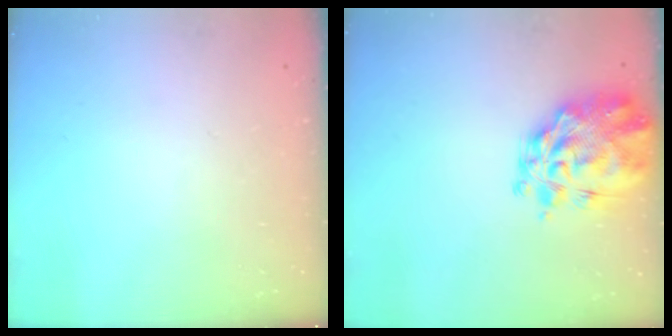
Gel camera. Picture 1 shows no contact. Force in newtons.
{"total": 8.6, "press": 8.0, "slide": 3.1}